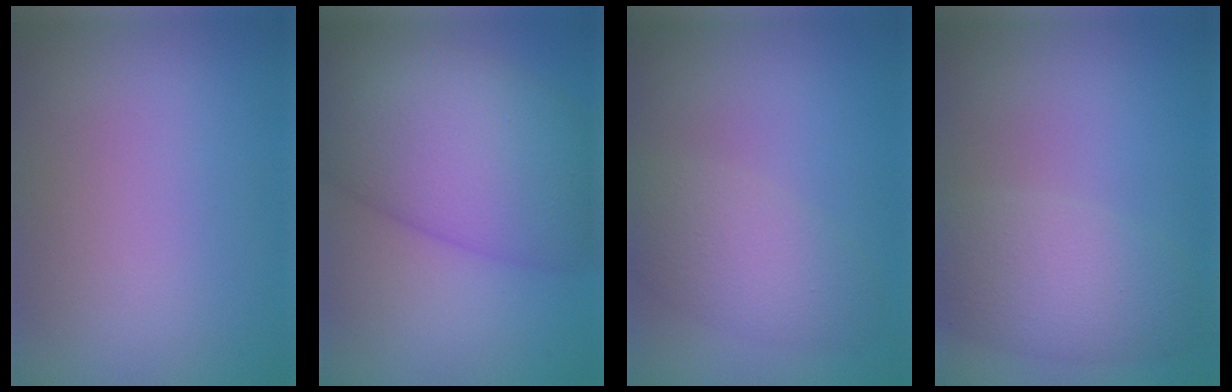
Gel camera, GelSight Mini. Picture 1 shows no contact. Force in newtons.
{"total": 11.0, "press": 11.0, "slide": 0.3}
{"total": 4.3, "press": 4.3, "slide": 0.0}
{"total": 5.1, "press": 5.1, "slide": 0.2}